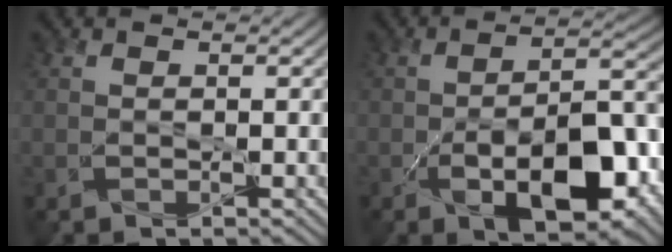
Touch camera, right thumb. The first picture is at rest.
{"total": 11.2, "force": [-4.6, 5.2, 8.8], "torque": [-0.143, -0.013, -0.074]}